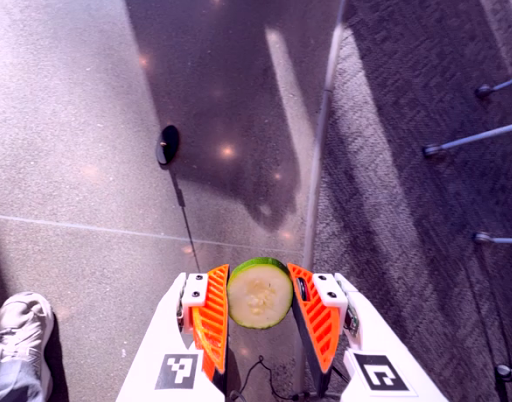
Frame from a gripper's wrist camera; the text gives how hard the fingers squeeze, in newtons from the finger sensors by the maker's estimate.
{"total": 11.0, "left": 11.6, "right": 10.4}